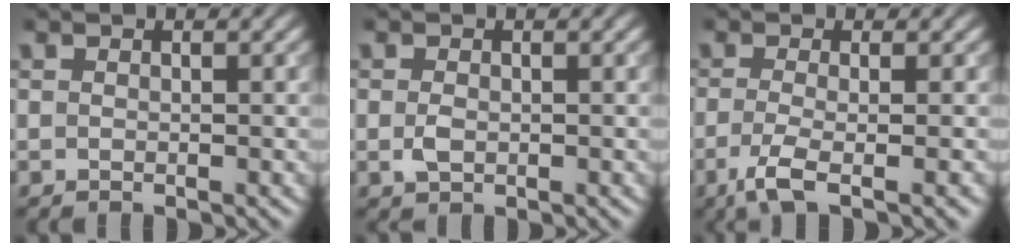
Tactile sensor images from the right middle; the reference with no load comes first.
{"total": 1.2, "force": [-0.1, 0.8, 0.9], "torque": [-0.021, -0.003, -0.002]}
{"total": 4.4, "force": [-1.5, 1.3, 3.9], "torque": [-0.068, -0.011, -0.037]}